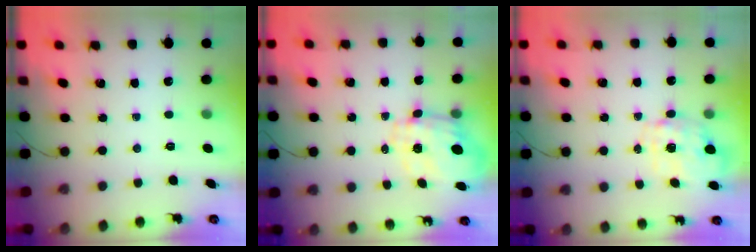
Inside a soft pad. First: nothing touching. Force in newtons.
{"total": 3.6, "press": 3.3, "slide": 1.4}
{"total": 2.8, "press": 2.7, "slide": 0.9}